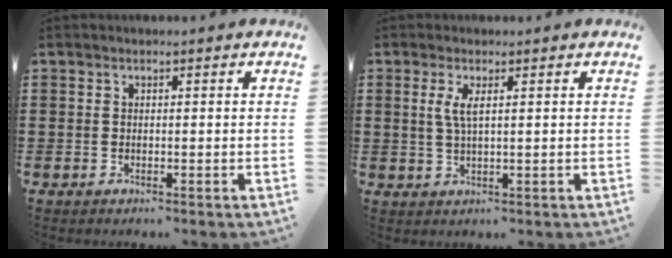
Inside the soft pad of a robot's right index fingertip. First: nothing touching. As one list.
[{"total": 3.0, "force": [0.9, 0.6, 2.8], "torque": [-0.059, 0.003, 0.014]}]